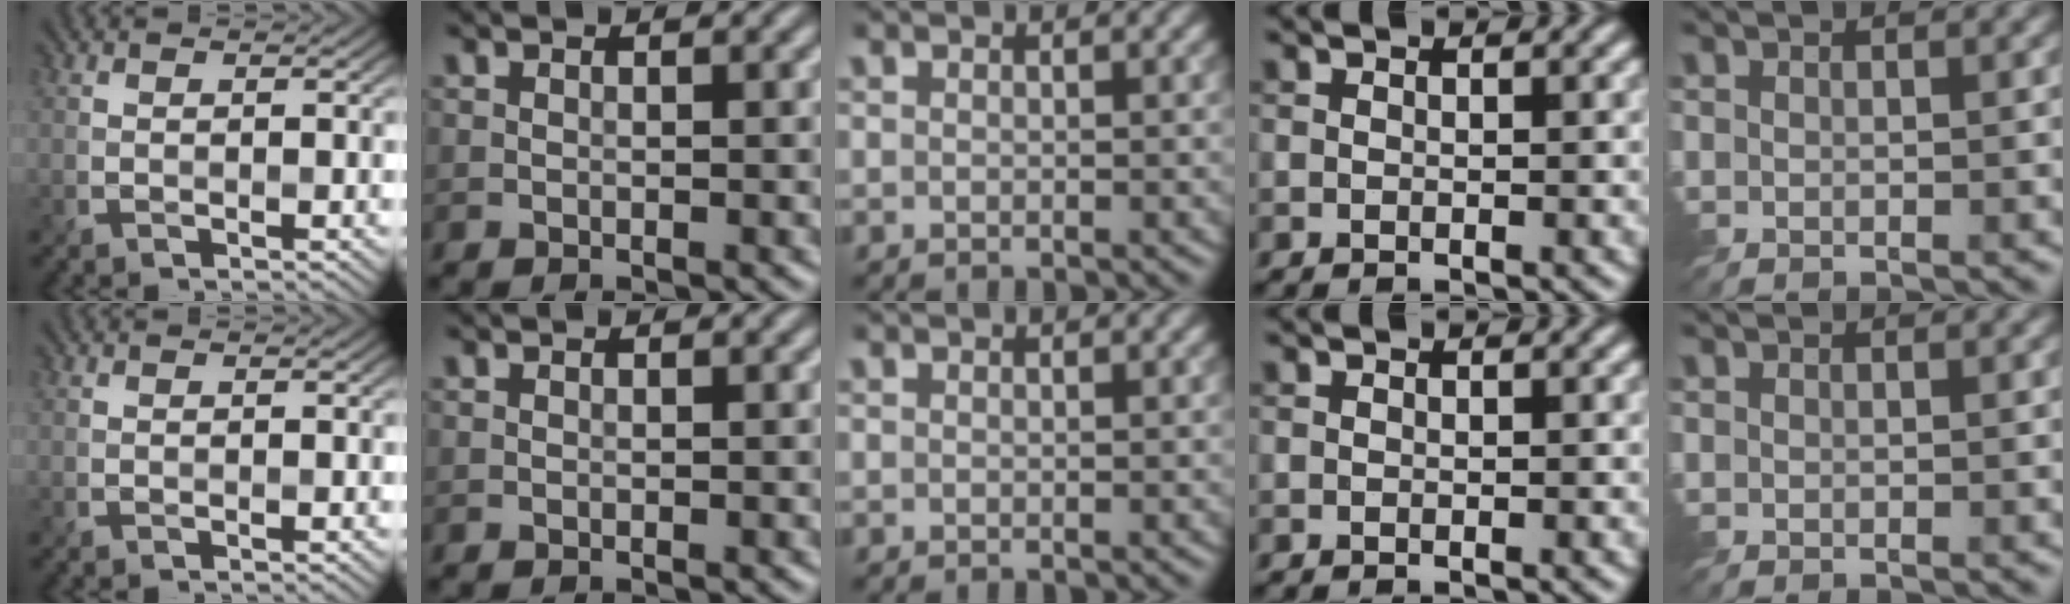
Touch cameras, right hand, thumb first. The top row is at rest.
{}